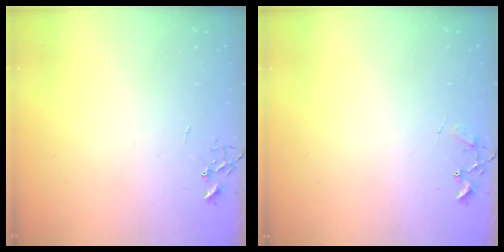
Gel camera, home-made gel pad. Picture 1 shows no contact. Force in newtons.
{"total": 8.0, "press": 8.0, "slide": 0.4}